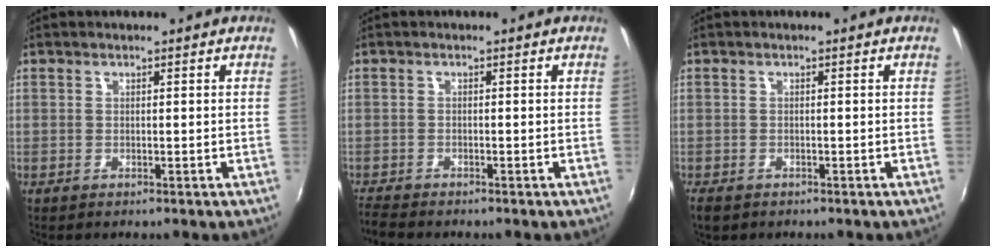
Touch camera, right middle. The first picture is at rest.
{"total": 3.1, "force": [-3.0, 0.3, 0.7], "torque": [-0.026, -0.018, -0.063]}
{"total": 2.5, "force": [-1.7, 1.4, 1.2], "torque": [-0.026, -0.011, -0.030]}